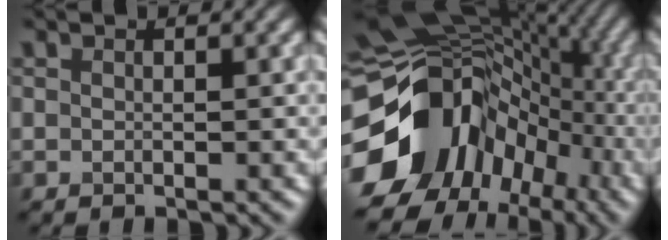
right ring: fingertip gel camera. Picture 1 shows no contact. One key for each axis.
{"total": 16.1, "fx": -3.9, "fy": 12.6, "fz": 9.2, "tx": -0.171, "ty": -0.008, "tz": -0.077}